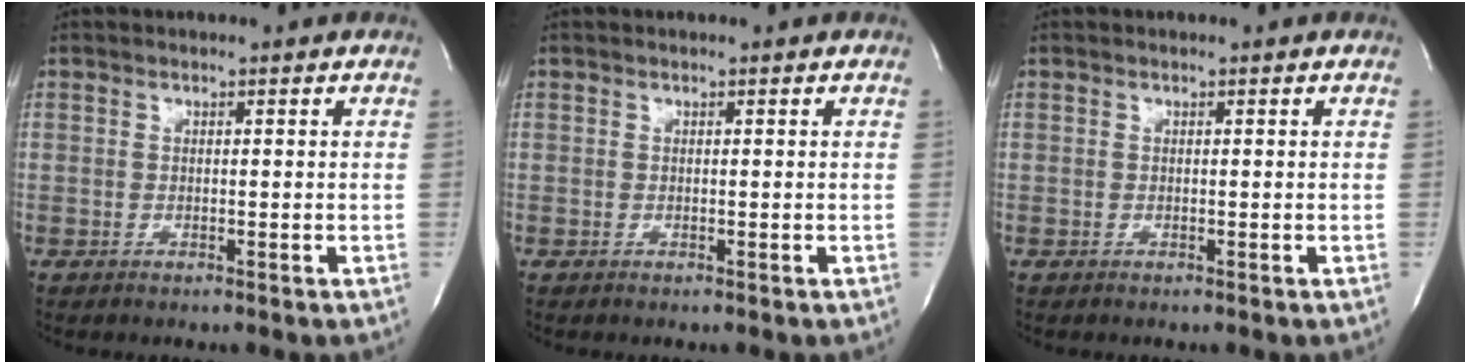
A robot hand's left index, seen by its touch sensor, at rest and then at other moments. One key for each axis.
{"total": 0.0}
{"total": 0.0}